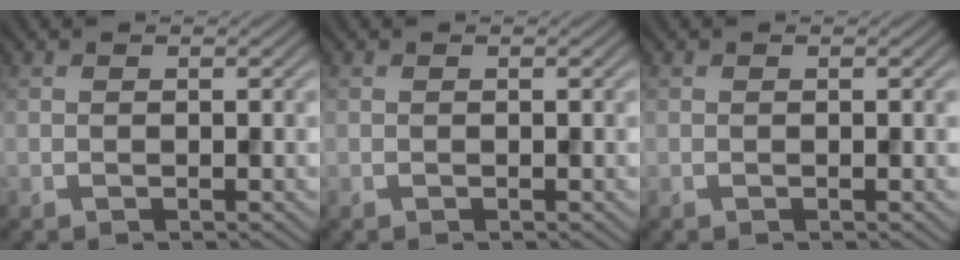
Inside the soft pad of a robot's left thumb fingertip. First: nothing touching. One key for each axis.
{"total": 0.0}
{"total": 0.0}